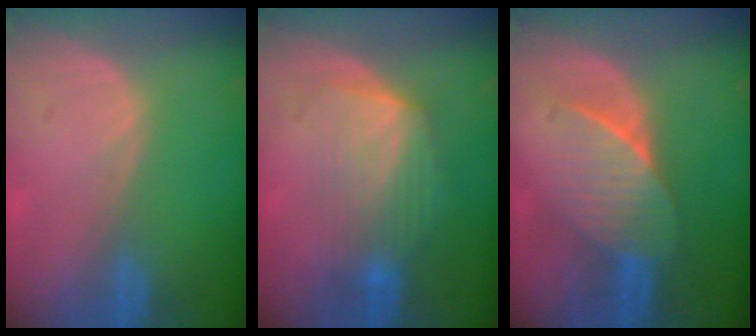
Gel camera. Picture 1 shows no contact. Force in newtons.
{"total": 6.5, "press": 6.5, "slide": 0.7}
{"total": 7.3, "press": 6.7, "slide": 2.9}